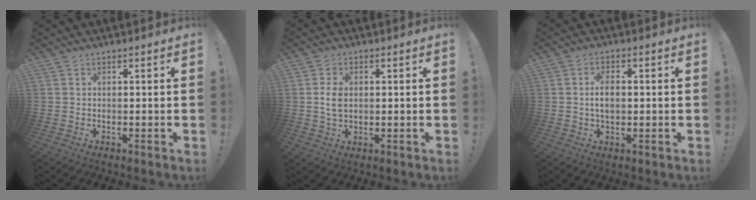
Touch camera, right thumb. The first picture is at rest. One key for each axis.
{"total": 4.9, "fx": 0.3, "fy": 3.1, "fz": 3.8, "tx": -0.070, "ty": -0.002, "tz": 0.000}
{"total": 5.5, "fx": 0.1, "fy": 3.0, "fz": 4.6, "tx": -0.072, "ty": 0.002, "tz": -0.003}